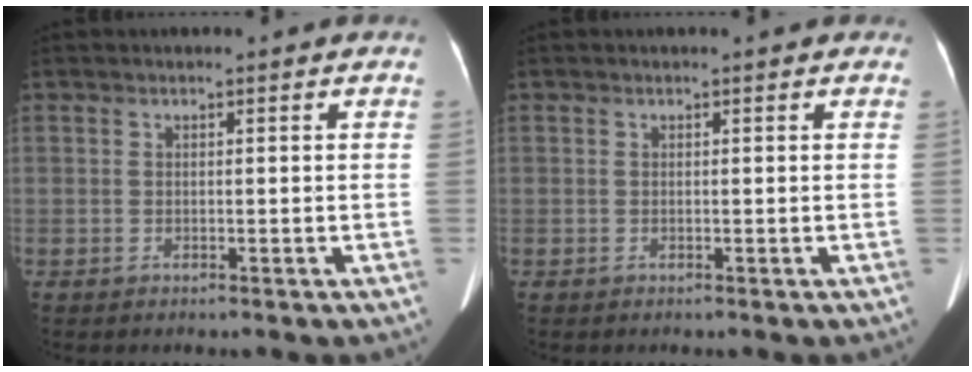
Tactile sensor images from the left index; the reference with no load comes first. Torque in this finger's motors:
{"motor_torque": [0.08, -0.27, 0.00, -0.08]}